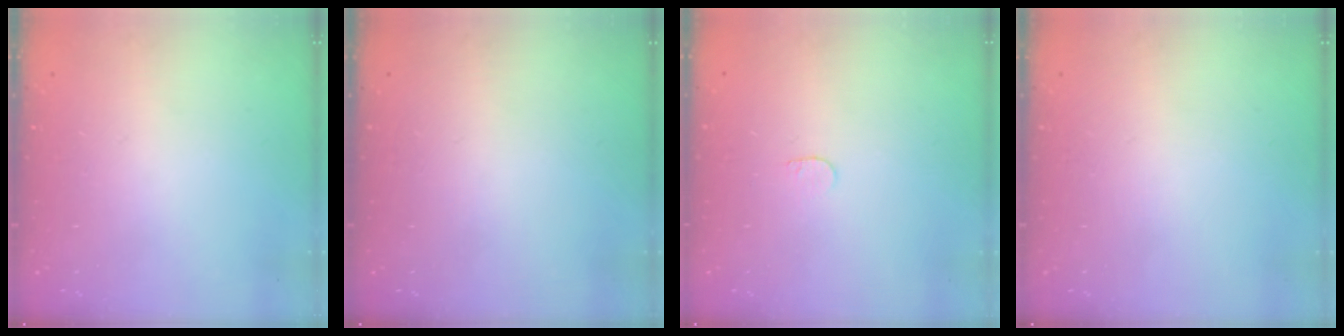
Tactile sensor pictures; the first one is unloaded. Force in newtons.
{"total": 0.0}
{"total": 3.3, "press": 3.3, "slide": 0.3}
{"total": 0.0}